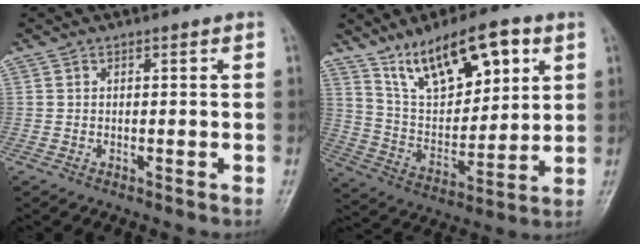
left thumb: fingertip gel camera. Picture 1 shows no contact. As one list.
[{"total": 17.3, "force": [9.5, 7.7, 12.2], "torque": [-0.159, -0.039, 0.175]}]